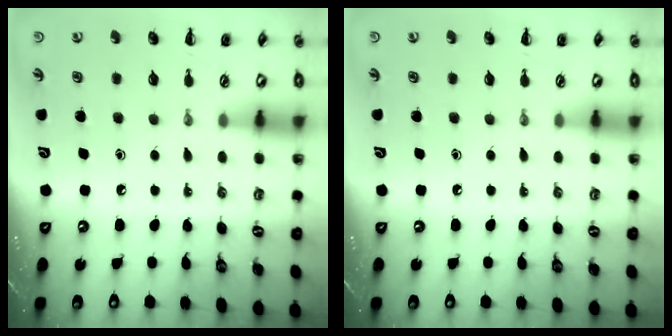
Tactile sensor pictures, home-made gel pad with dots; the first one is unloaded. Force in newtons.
{"total": 0.0}